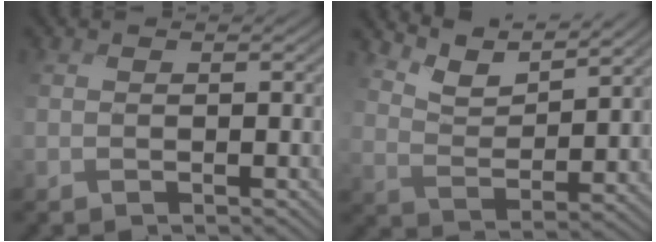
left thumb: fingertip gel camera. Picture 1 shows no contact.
{"total": 6.4, "force": [5.9, 0.5, 2.6], "torque": [-0.060, 0.008, 0.111]}